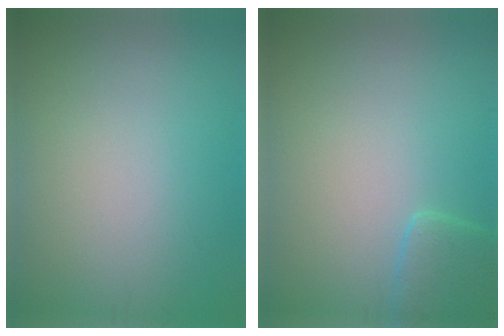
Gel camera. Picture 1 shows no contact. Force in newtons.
{"total": 2.4, "press": 2.4, "slide": 0.1}